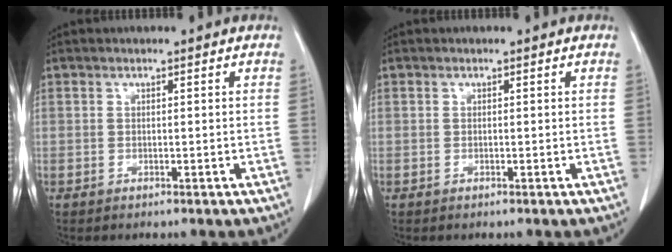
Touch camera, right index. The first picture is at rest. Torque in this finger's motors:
{"motor_torque": [0.18, -0.02, 0.10, 0.01]}